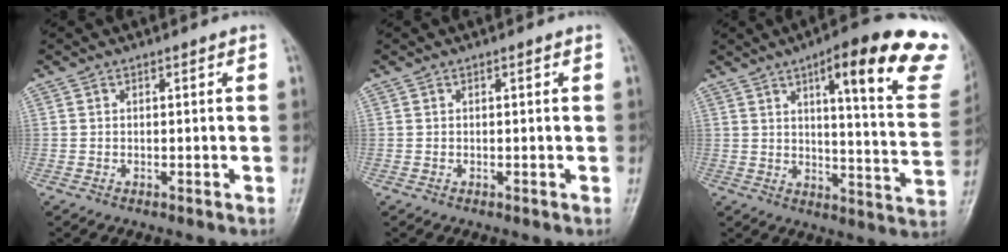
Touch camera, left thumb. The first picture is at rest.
{"total": 0.0}
{"total": 23.2, "force": [13.9, 5.2, 17.8], "torque": [-0.203, -0.050, 0.170]}